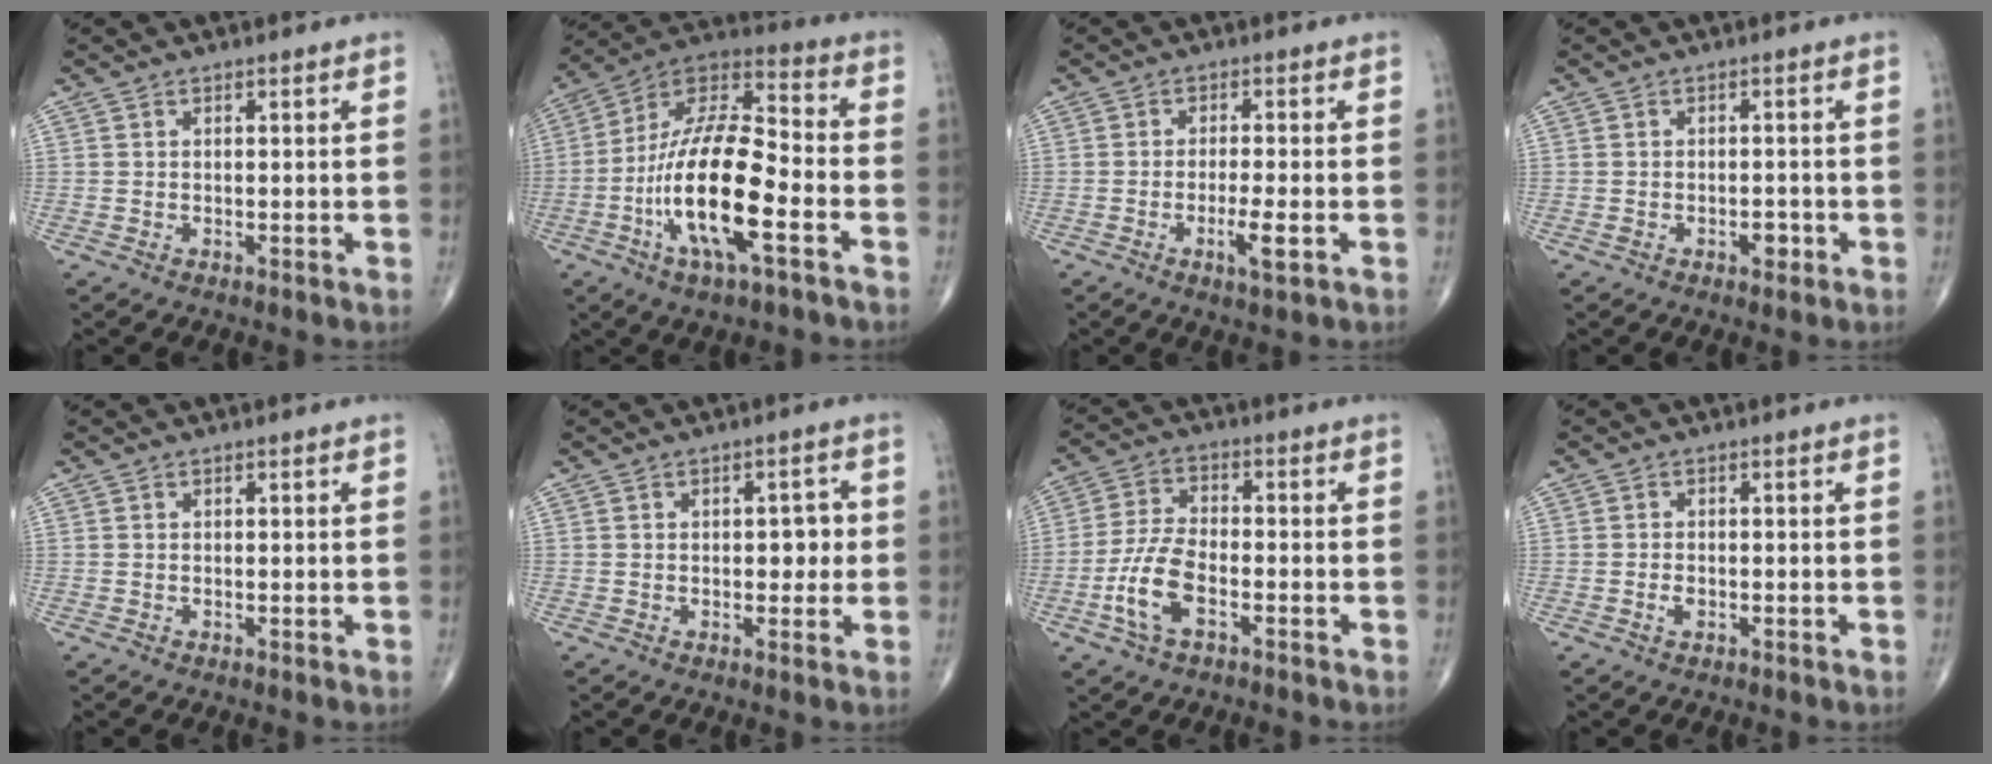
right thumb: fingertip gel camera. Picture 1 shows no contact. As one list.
[{"total": 19.9, "force": [-6.3, 6.7, 17.7], "torque": [-0.336, 0.043, -0.115]}, {"total": 4.6, "force": [-1.7, 0.8, 4.2], "torque": [-0.078, -0.003, -0.031]}, {"total": 2.2, "force": [-1.0, 1.3, 1.6], "torque": [-0.018, 0.009, -0.012]}, {"total": 0.0}, {"total": 4.0, "force": [0.1, 2.3, 3.2], "torque": [-0.021, 0.003, -0.001]}, {"total": 8.7, "force": [-3.5, 4.0, 6.9], "torque": [-0.151, 0.022, -0.071]}, {"total": 1.4, "force": [-0.6, 0.8, 1.0], "torque": [-0.018, 0.003, -0.013]}]